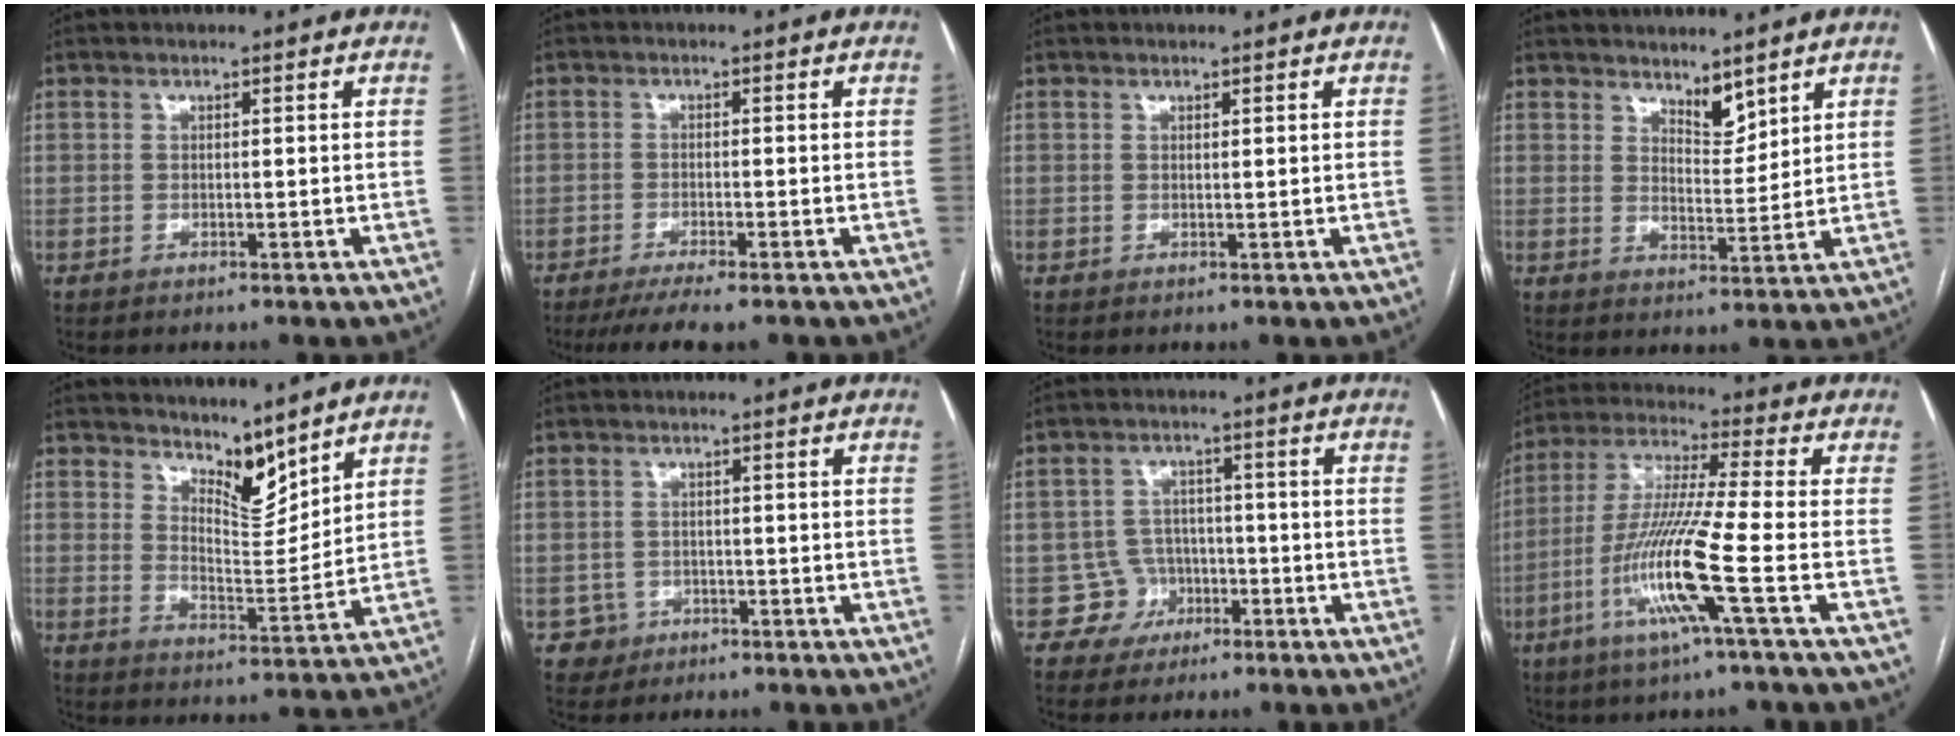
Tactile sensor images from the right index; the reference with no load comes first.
{"total": 6.3, "force": [-5.0, 0.6, 3.8], "torque": [-0.055, -0.012, -0.079]}
{"total": 0.0}
{"total": 4.5, "force": [3.7, 1.7, 1.9], "torque": [-0.030, -0.007, 0.069]}
{"total": 7.3, "force": [6.4, 2.1, 2.8], "torque": [-0.045, -0.012, 0.118]}
{"total": 3.0, "force": [-1.2, 2.7, -0.4], "torque": [0.016, 0.015, -0.019]}
{"total": 4.8, "force": [-2.0, 4.3, -0.4], "torque": [0.017, 0.018, -0.031]}
{"total": 13.5, "force": [-4.8, -1.3, 12.6], "torque": [-0.255, -0.014, -0.101]}